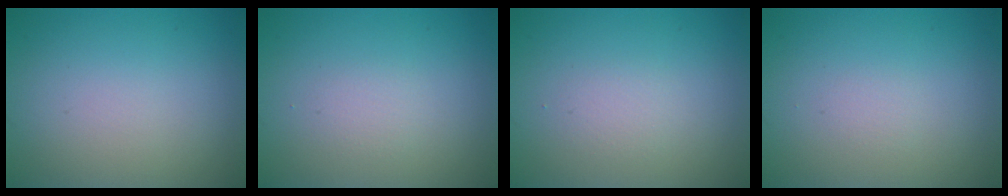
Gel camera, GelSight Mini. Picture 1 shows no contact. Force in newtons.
{"total": 1.0, "press": 1.0, "slide": 0.0}
{"total": 1.1, "press": 1.1, "slide": 0.0}
{"total": 0.5, "press": 0.5, "slide": 0.0}